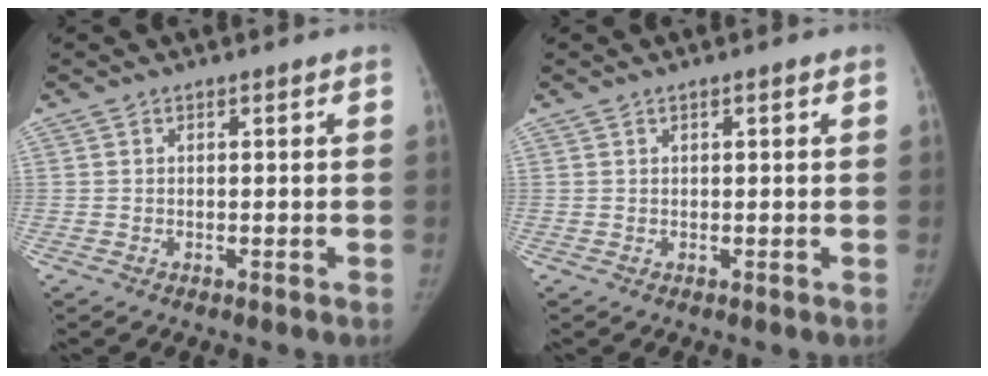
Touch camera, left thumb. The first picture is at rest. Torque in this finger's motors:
{"motor_torque": [-0.55, -0.05, -0.49, 0.23, -0.02]}